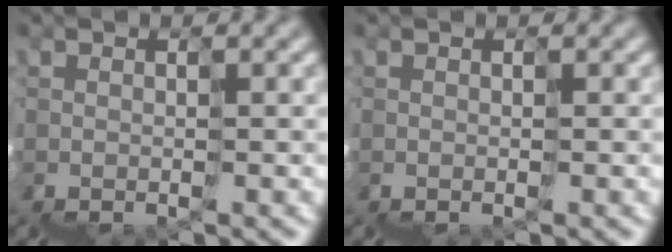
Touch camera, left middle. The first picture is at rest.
{"total": 0.0}